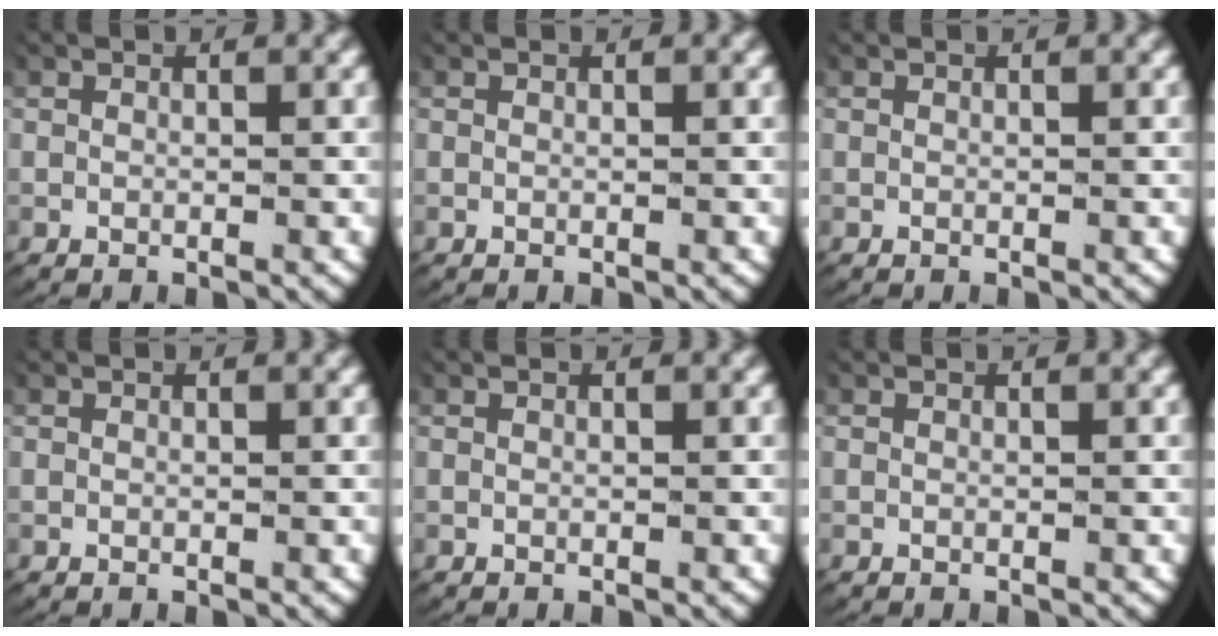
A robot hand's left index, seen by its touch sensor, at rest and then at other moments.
{"total": 0.0}
{"total": 0.0}
{"total": 0.0}
{"total": 0.0}
{"total": 0.0}